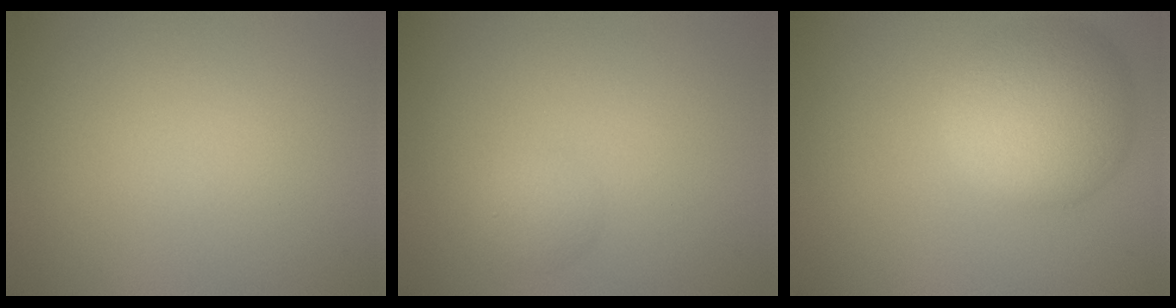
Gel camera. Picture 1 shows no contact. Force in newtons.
{"total": 1.6, "press": 1.5, "slide": 0.1}
{"total": 7.1, "press": 7.1, "slide": 0.4}